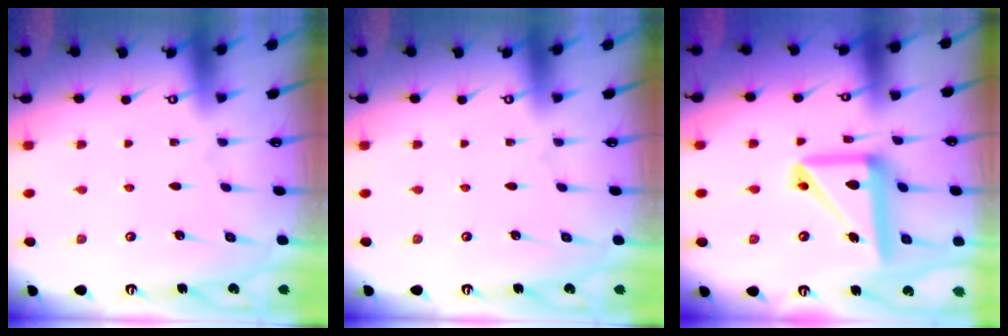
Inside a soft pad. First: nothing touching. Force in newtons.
{"total": 0.0}
{"total": 15.3, "press": 15.2, "slide": 1.7}